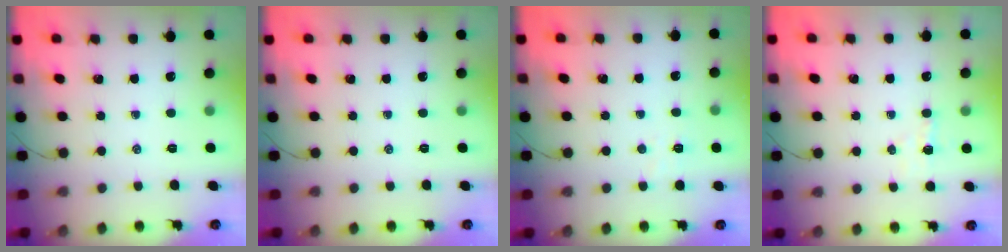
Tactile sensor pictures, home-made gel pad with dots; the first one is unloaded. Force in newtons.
{"total": 0.0}
{"total": 3.1, "press": 2.9, "slide": 0.9}
{"total": 3.1, "press": 3.1, "slide": 0.5}